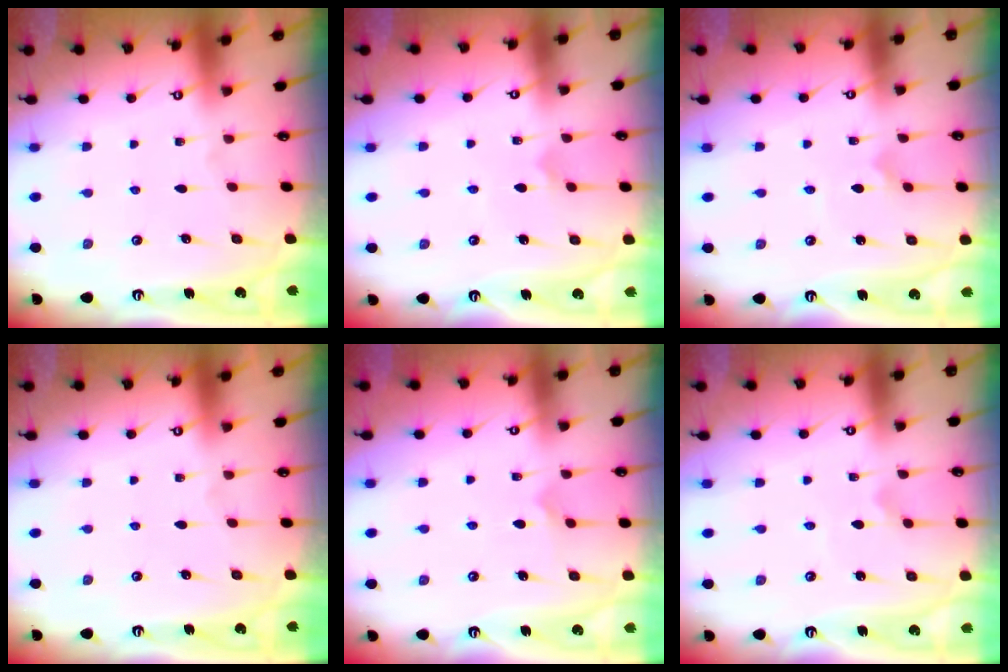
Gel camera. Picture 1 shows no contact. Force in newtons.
{"total": 3.4, "press": 3.4, "slide": 0.4}
{"total": 3.5, "press": 3.4, "slide": 0.3}
{"total": 0.0}
{"total": 5.4, "press": 5.4, "slide": 0.2}
{"total": 2.3, "press": 2.3, "slide": 0.1}